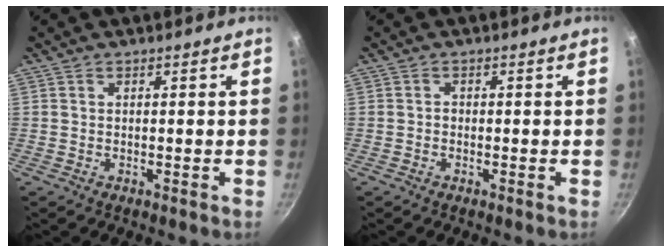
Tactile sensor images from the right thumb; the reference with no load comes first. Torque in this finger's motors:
{"motor_torque": [0.06, 0.26, 0.33, 0.31, -0.02]}